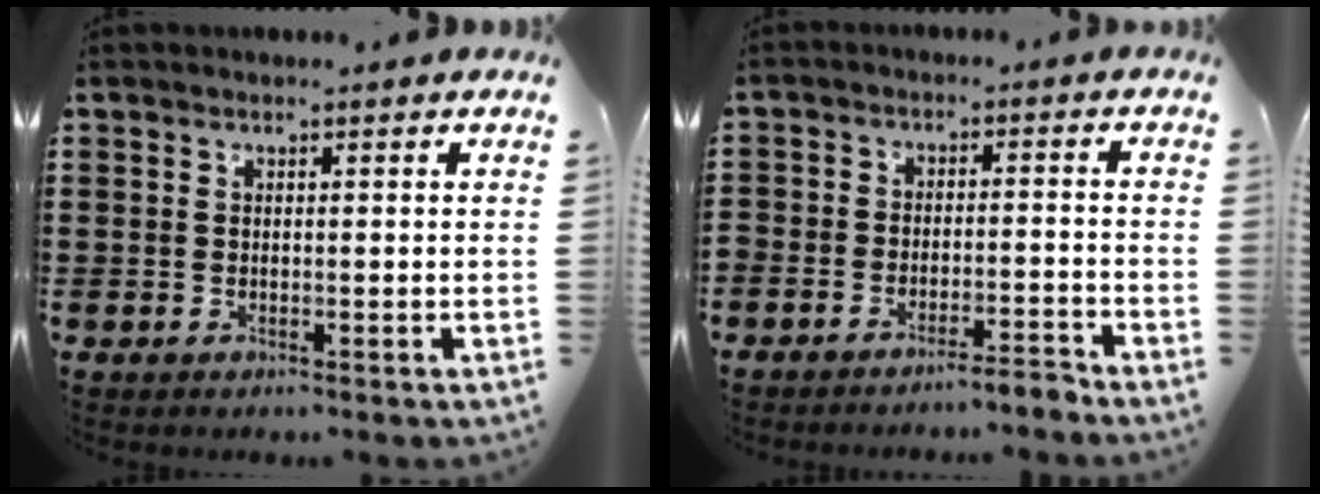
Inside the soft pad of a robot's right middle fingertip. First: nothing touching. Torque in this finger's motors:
{"motor_torque": [0.97, 0.48, 0.20, 0.07]}